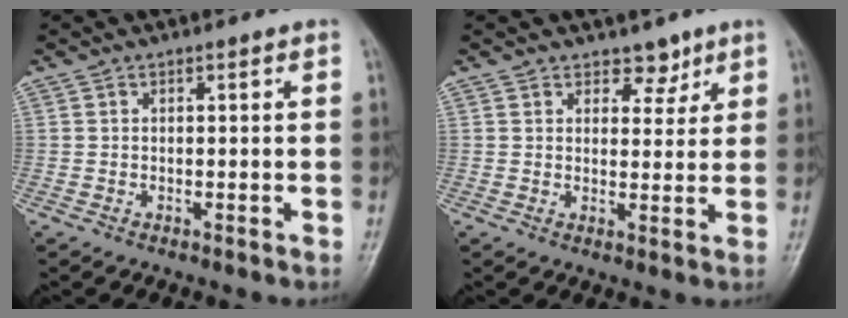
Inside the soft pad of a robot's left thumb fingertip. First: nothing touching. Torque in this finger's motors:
{"motor_torque": [-0.13, 0.07, -0.31, -0.01, 0.06]}